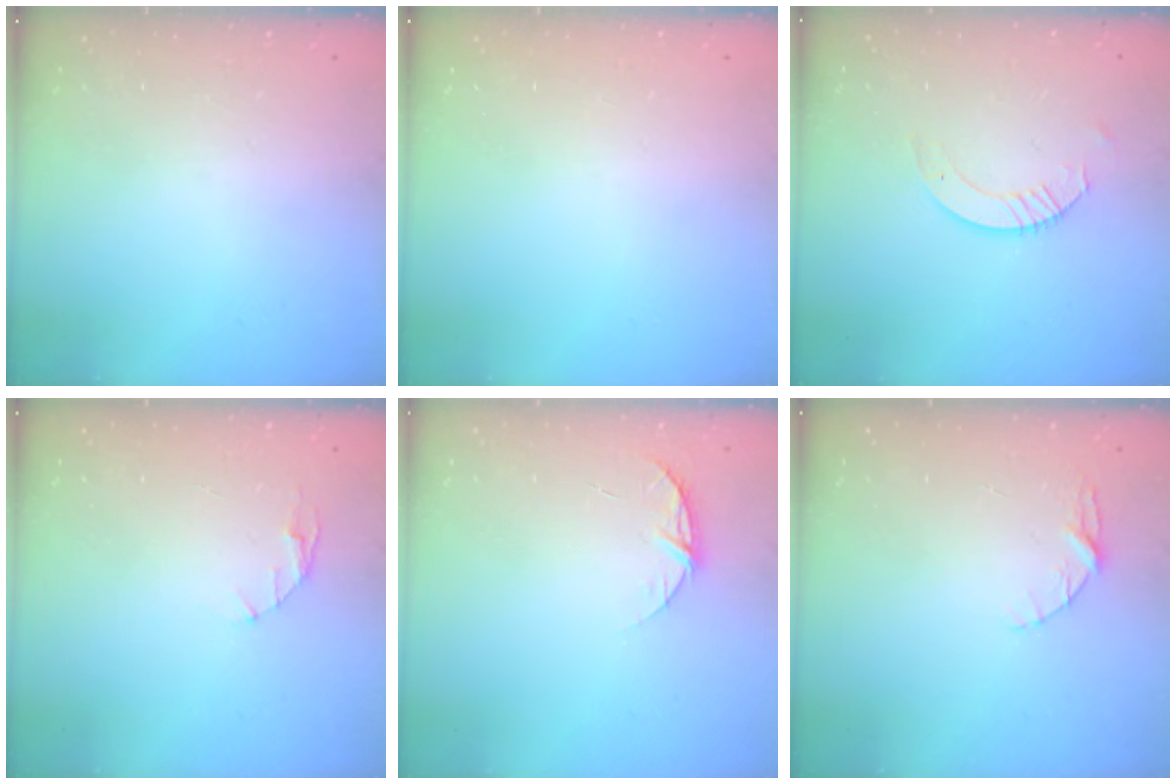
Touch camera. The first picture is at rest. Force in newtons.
{"total": 0.0}
{"total": 3.8, "press": 3.8, "slide": 0.4}
{"total": 2.9, "press": 2.9, "slide": 0.4}
{"total": 6.1, "press": 6.1, "slide": 0.7}
{"total": 4.0, "press": 3.9, "slide": 0.4}